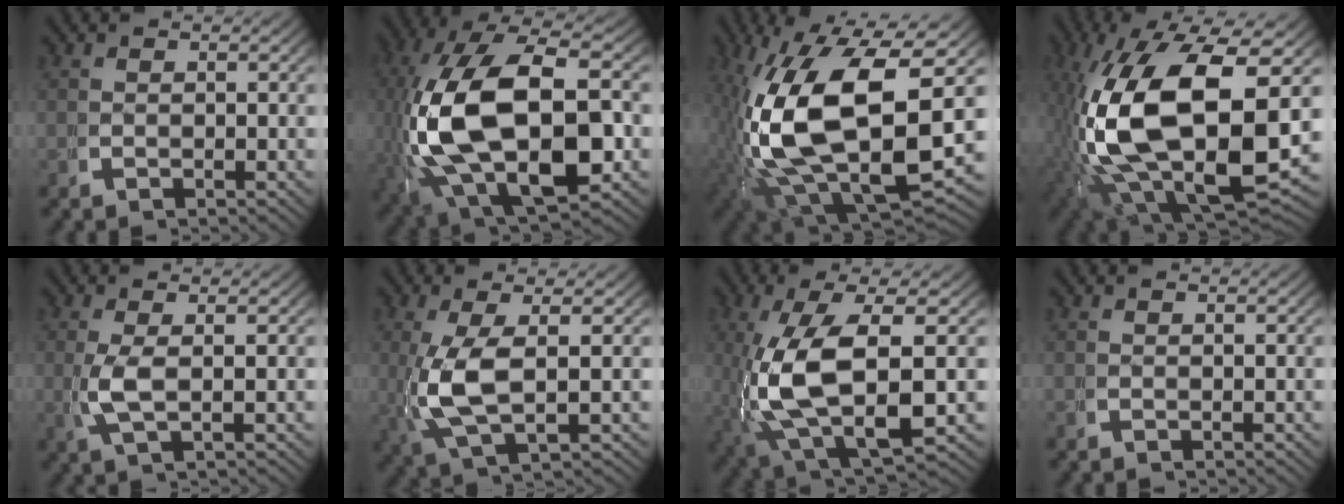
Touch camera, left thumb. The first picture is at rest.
{"total": 20.0, "force": [-0.8, 11.9, 16.0], "torque": [-0.386, -0.068, 0.026]}
{"total": 19.8, "force": [-1.6, 12.0, 15.7], "torque": [-0.361, -0.086, 0.018]}
{"total": 22.2, "force": [-1.5, 13.4, 17.6], "torque": [-0.409, -0.085, 0.020]}
{"total": 3.2, "force": [0.5, 1.0, 3.0], "torque": [-0.086, -0.009, 0.018]}
{"total": 7.1, "force": [0.6, 3.2, 6.4], "torque": [-0.170, -0.017, 0.026]}
{"total": 13.5, "force": [-0.9, 7.4, 11.2], "torque": [-0.292, -0.054, 0.021]}
{"total": 0.0}